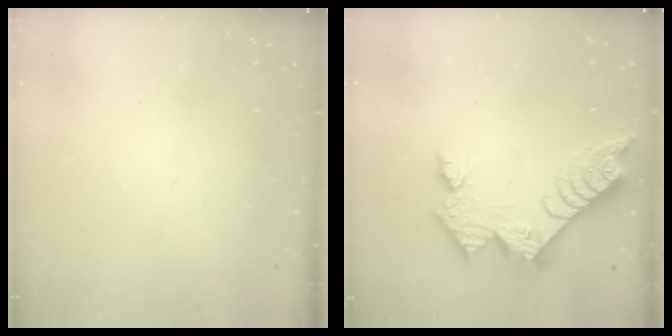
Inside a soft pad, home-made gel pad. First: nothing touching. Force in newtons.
{"total": 11.7, "press": 11.6, "slide": 1.0}